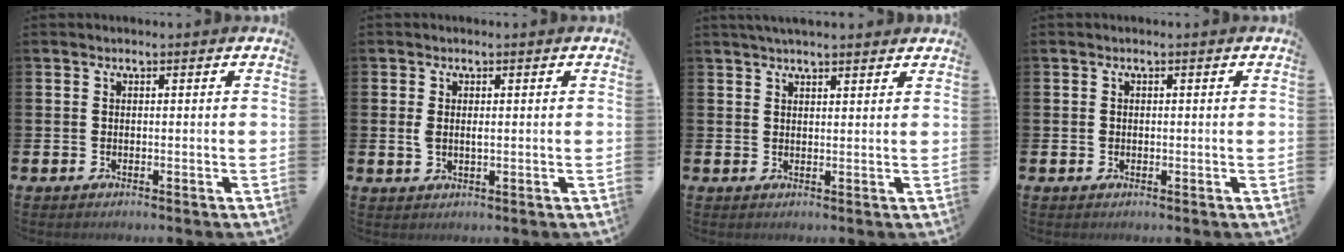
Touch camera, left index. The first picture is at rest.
{"total": 1.4, "force": [0.4, 0.7, 1.2], "torque": [-0.011, 0.000, 0.002]}
{"total": 2.9, "force": [2.7, 0.3, 1.0], "torque": [-0.023, -0.004, 0.050]}
{"total": 0.6, "force": [0.0, 0.6, 0.2], "torque": [-0.001, 0.004, -0.002]}